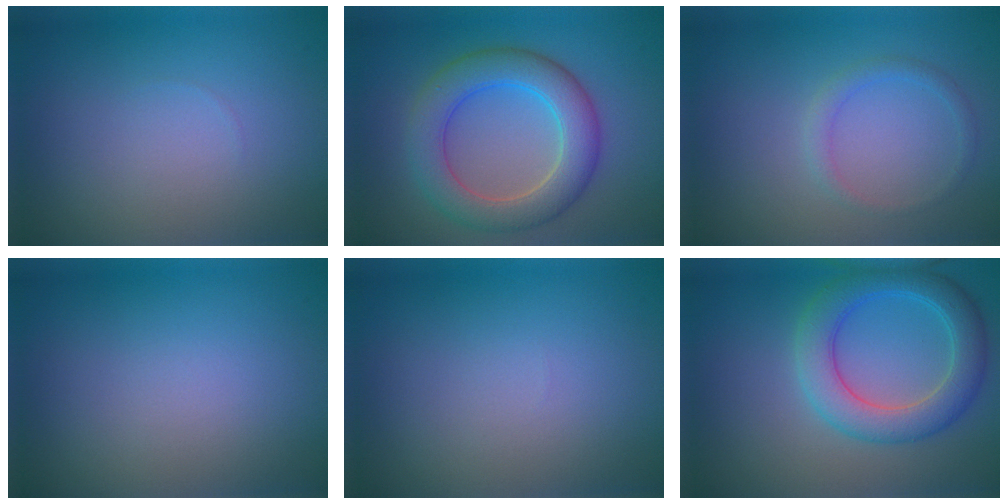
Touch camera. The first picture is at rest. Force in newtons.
{"total": 6.3, "press": 6.3, "slide": 0.5}
{"total": 1.2, "press": 1.2, "slide": 0.0}
{"total": 0.0}
{"total": 0.0}
{"total": 5.0, "press": 5.0, "slide": 0.0}